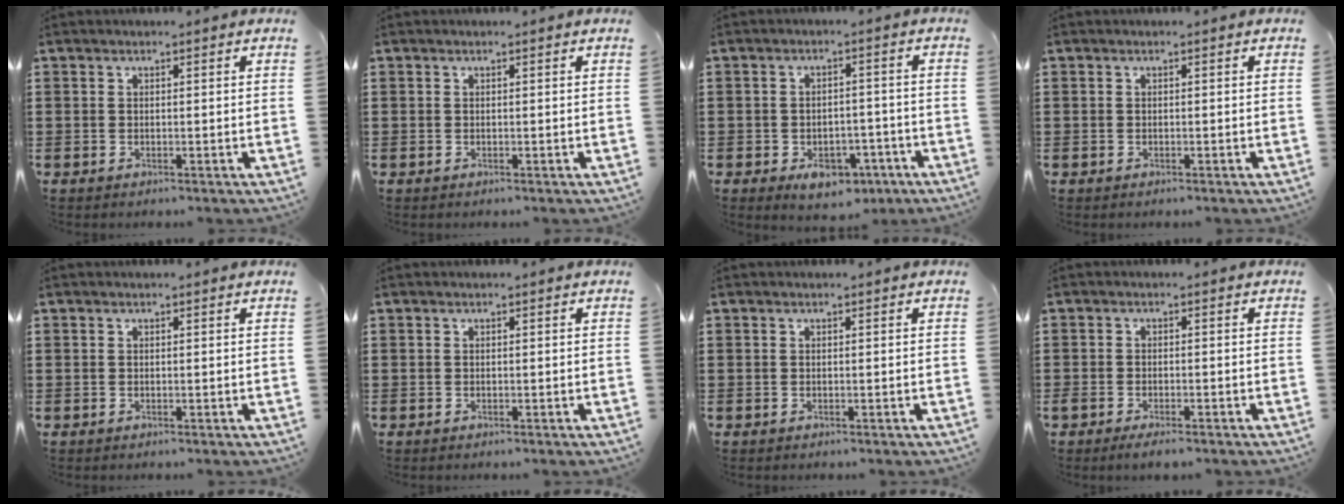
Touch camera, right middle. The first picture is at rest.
{"total": 0.0}
{"total": 4.9, "force": [-3.2, 2.7, 2.4], "torque": [-0.037, 0.015, -0.058]}
{"total": 0.0}
{"total": 0.0}
{"total": 0.0}
{"total": 0.0}
{"total": 1.7, "force": [-1.3, 0.4, 1.0], "torque": [-0.025, -0.002, -0.027]}